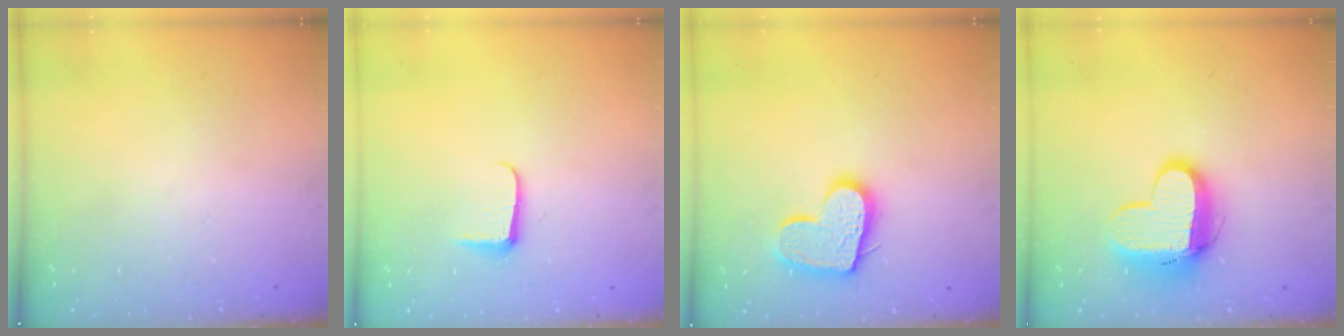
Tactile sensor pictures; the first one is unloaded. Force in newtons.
{"total": 6.2, "press": 6.1, "slide": 0.8}
{"total": 14.0, "press": 14.0, "slide": 1.3}
{"total": 12.0, "press": 11.9, "slide": 1.2}